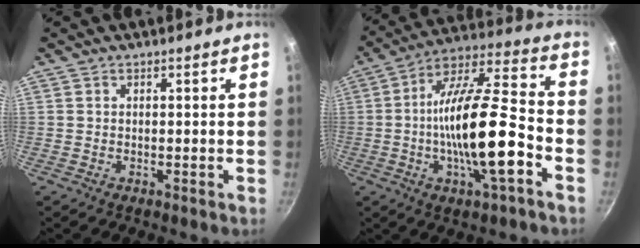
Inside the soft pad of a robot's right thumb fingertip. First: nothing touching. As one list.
[{"total": 19.3, "force": [-4.9, 5.4, 17.8], "torque": [-0.302, 0.038, -0.094]}]